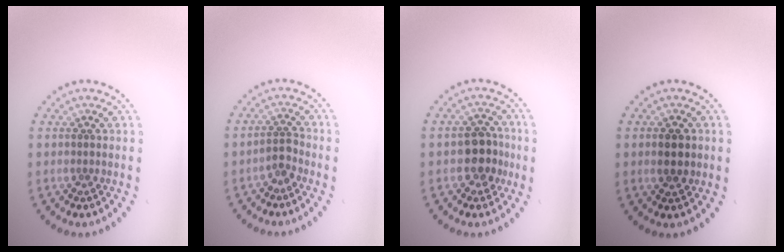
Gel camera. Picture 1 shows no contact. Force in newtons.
{"total": 1.5, "press": 1.1, "slide": 1.0}
{"total": 3.4, "press": 3.2, "slide": 0.9}
{"total": 2.2, "press": 2.2, "slide": 0.1}